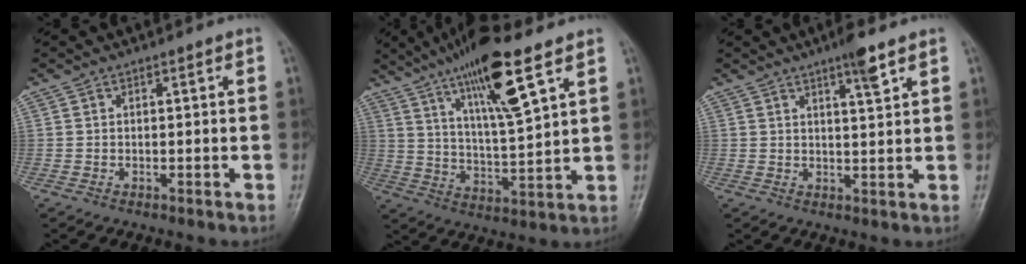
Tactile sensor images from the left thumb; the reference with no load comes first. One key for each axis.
{"total": 15.7, "fx": 8.9, "fy": 2.8, "fz": 12.6, "tx": -0.217, "ty": -0.038, "tz": 0.161}
{"total": 4.5, "fx": 2.8, "fy": 0.3, "fz": 3.4, "tx": -0.053, "ty": -0.016, "tz": 0.047}